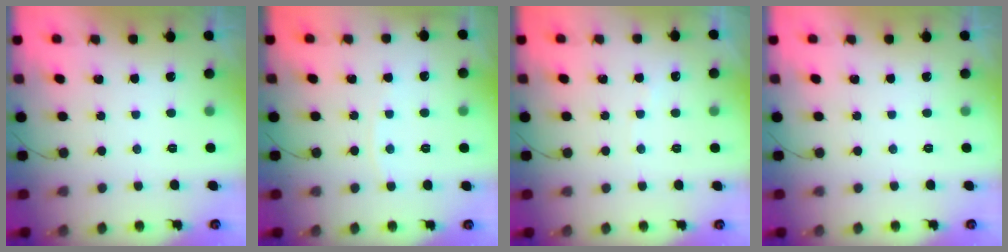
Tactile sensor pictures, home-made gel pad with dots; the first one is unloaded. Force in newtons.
{"total": 2.9, "press": 2.8, "slide": 0.4}
{"total": 2.9, "press": 2.9, "slide": 0.5}
{"total": 0.0}